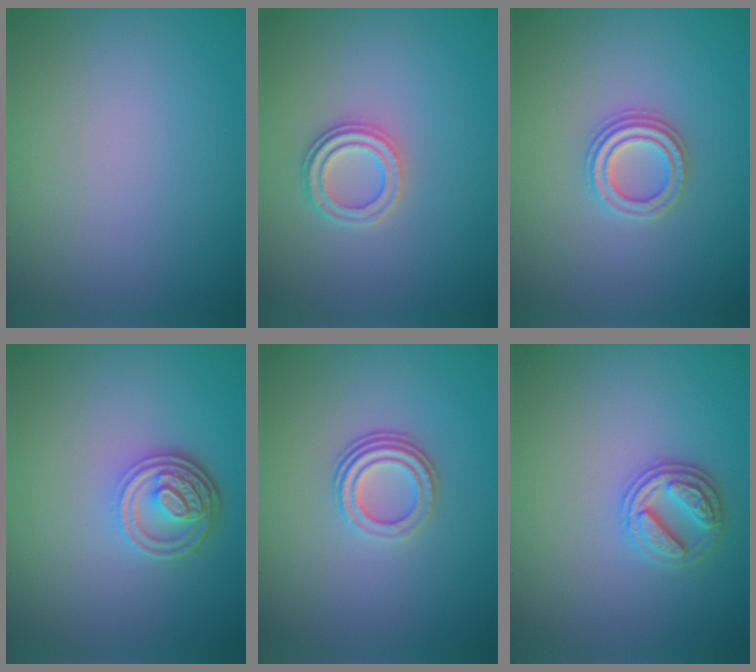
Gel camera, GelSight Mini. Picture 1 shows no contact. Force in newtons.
{"total": 2.3, "press": 2.1, "slide": 0.8}
{"total": 2.7, "press": 2.5, "slide": 1.2}
{"total": 4.5, "press": 3.3, "slide": 3.0}
{"total": 3.0, "press": 2.1, "slide": 2.1}
{"total": 2.9, "press": 2.8, "slide": 0.7}